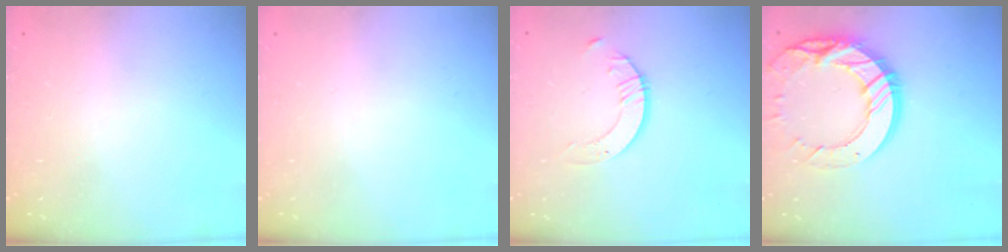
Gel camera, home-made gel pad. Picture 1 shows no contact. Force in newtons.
{"total": 0.0}
{"total": 2.1, "press": 2.1, "slide": 0.2}
{"total": 18.4, "press": 18.3, "slide": 1.9}